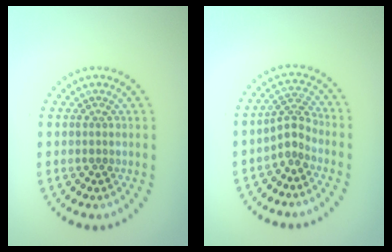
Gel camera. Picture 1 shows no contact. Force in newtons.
{"total": 2.2, "press": 1.5, "slide": 1.6}